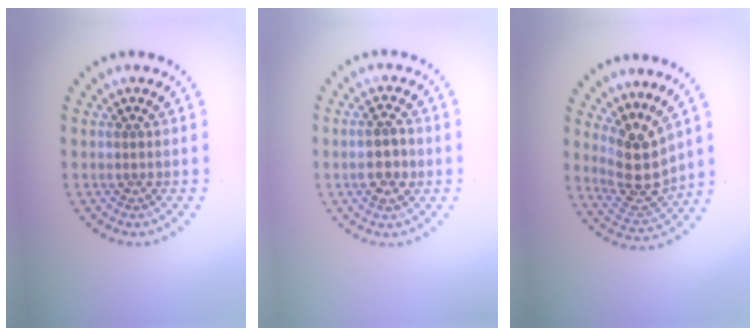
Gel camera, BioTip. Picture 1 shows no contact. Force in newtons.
{"total": 2.8, "press": 2.7, "slide": 0.5}
{"total": 4.4, "press": 3.7, "slide": 2.3}